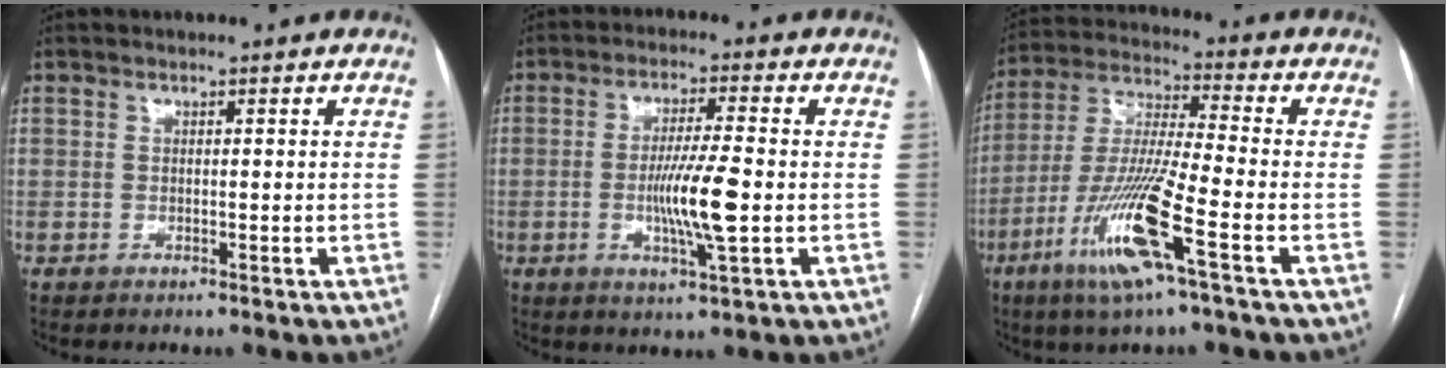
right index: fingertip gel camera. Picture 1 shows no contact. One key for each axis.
{"total": 8.5, "fx": -1.4, "fy": 0.2, "fz": 8.4, "tx": -0.157, "ty": -0.010, "tz": -0.026}
{"total": 14.5, "fx": -6.5, "fy": 0.0, "fz": 13.0, "tx": -0.271, "ty": -0.021, "tz": -0.125}